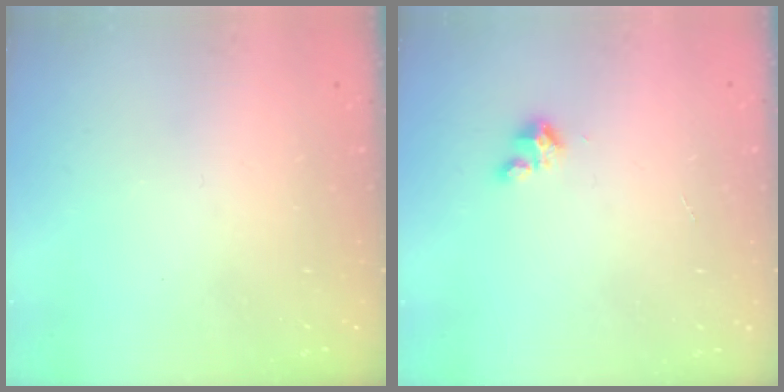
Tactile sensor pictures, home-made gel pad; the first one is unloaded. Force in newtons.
{"total": 3.1, "press": 3.1, "slide": 0.3}